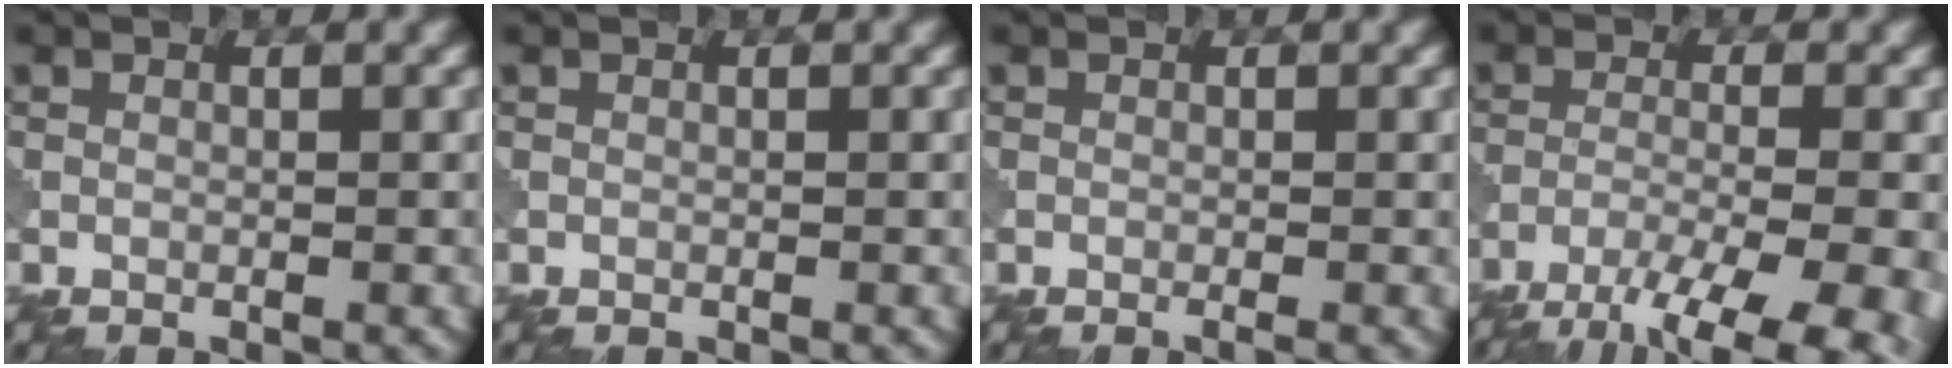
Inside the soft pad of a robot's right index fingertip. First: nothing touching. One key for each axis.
{"total": 0.0}
{"total": 0.7, "fx": -0.3, "fy": 0.1, "fz": 0.6, "tx": -0.007, "ty": -0.005, "tz": -0.009}
{"total": 11.4, "fx": -8.3, "fy": 3.2, "fz": 7.1, "tx": -0.126, "ty": -0.033, "tz": -0.110}